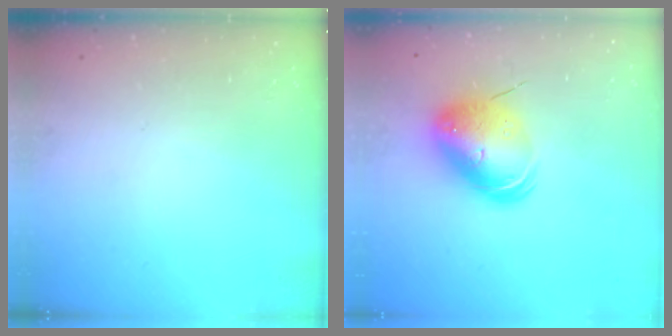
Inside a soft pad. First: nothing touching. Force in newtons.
{"total": 10.9, "press": 10.7, "slide": 2.0}